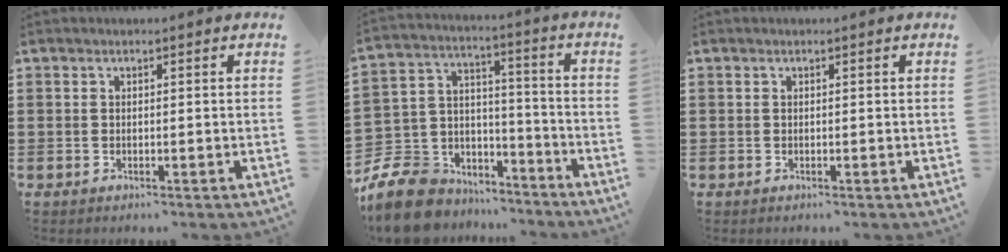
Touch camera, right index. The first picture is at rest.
{"total": 9.6, "force": [-7.9, 5.1, 1.7], "torque": [-0.058, 0.020, -0.151]}
{"total": 0.0}